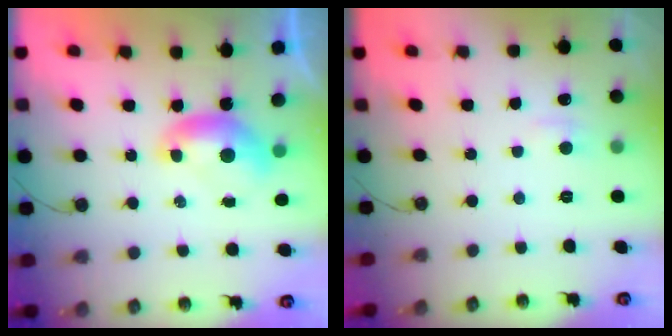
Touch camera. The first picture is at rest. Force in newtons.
{"total": 1.6, "press": 1.6, "slide": 0.4}